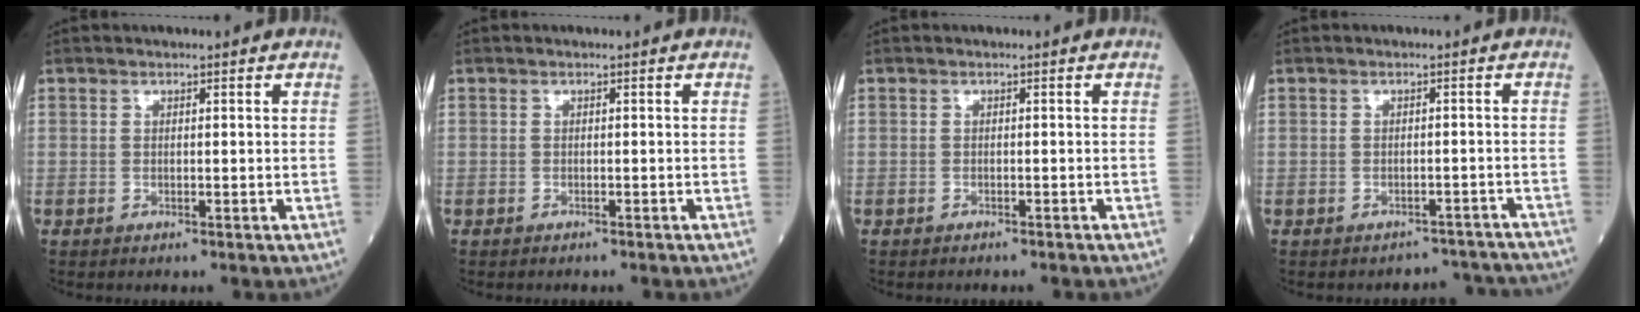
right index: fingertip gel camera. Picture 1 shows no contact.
{"total": 1.1, "force": [-1.0, 0.2, 0.4], "torque": [-0.015, -0.003, -0.012]}
{"total": 1.8, "force": [-1.7, 0.4, 0.6], "torque": [-0.017, -0.004, -0.019]}
{"total": 5.4, "force": [-5.0, 1.4, -1.3], "torque": [0.026, 0.026, -0.051]}